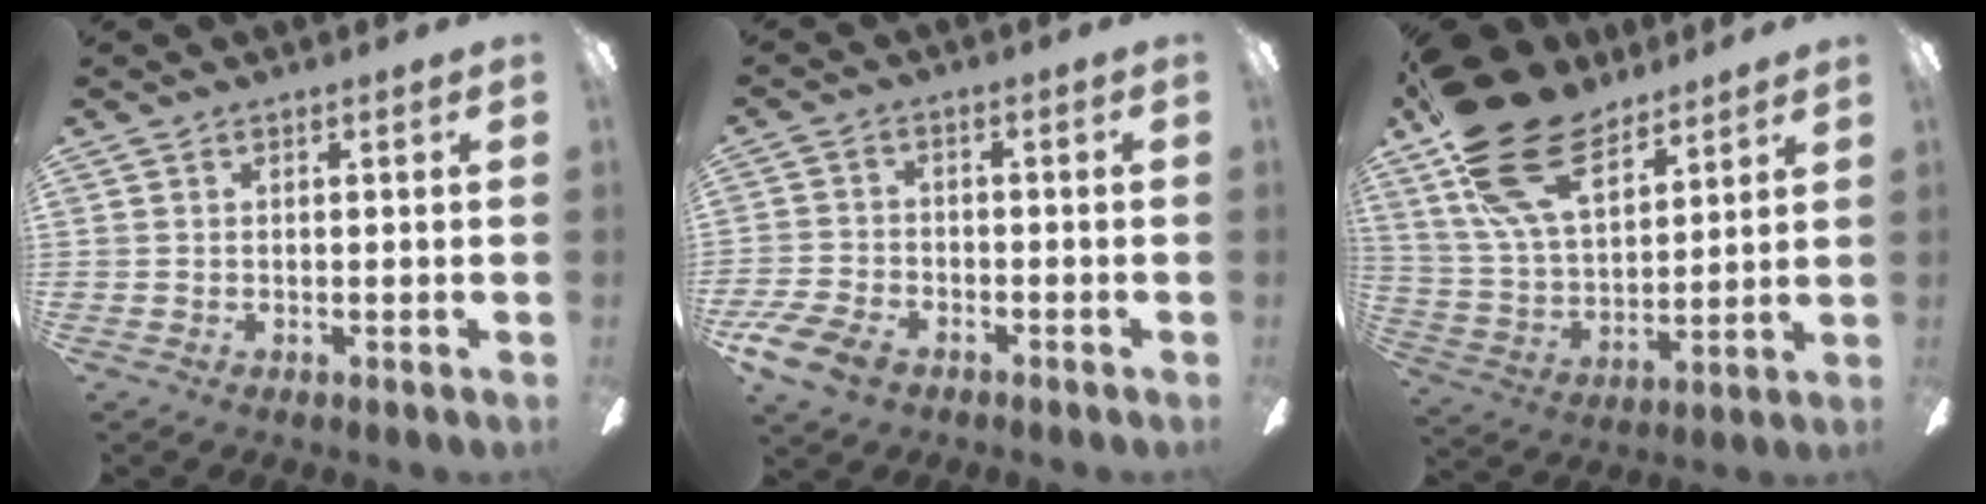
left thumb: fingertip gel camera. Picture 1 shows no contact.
{"total": 8.1, "force": [-4.9, 4.8, 4.5], "torque": [-0.107, 0.017, -0.093]}
{"total": 23.3, "force": [14.2, 12.3, 13.8], "torque": [-0.254, -0.060, 0.263]}